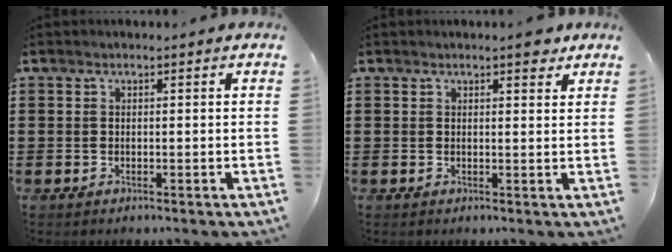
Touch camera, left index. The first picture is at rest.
{"total": 2.6, "force": [2.0, 0.6, 1.6], "torque": [-0.018, -0.001, 0.033]}